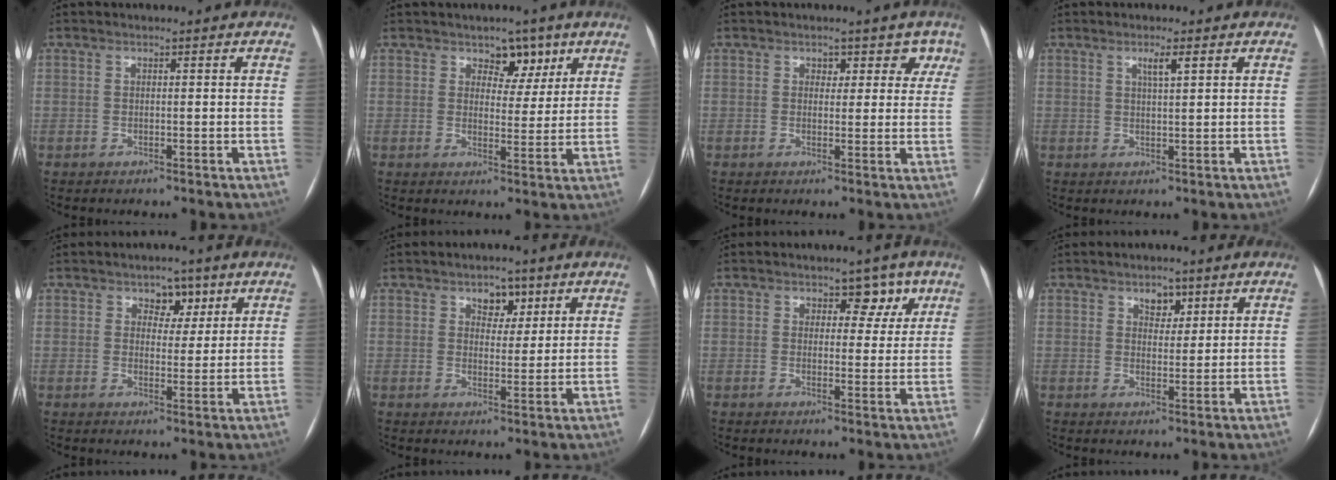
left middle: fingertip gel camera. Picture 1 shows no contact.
{"total": 4.6, "force": [2.9, 3.0, 2.0], "torque": [-0.015, 0.003, 0.042]}
{"total": 3.8, "force": [2.2, 2.9, 1.0], "torque": [0.021, 0.001, 0.016]}
{"total": 2.1, "force": [1.1, 0.0, 1.8], "torque": [-0.038, 0.000, 0.020]}
{"total": 3.8, "force": [2.2, 2.7, 1.7], "torque": [-0.013, 0.004, 0.031]}
{"total": 3.8, "force": [2.2, 2.5, 1.8], "torque": [-0.020, 0.004, 0.033]}
{"total": 4.4, "force": [2.5, 3.0, 2.1], "torque": [-0.008, 0.006, 0.029]}
{"total": 2.9, "force": [1.8, 1.8, 1.3], "torque": [-0.017, -0.001, 0.029]}